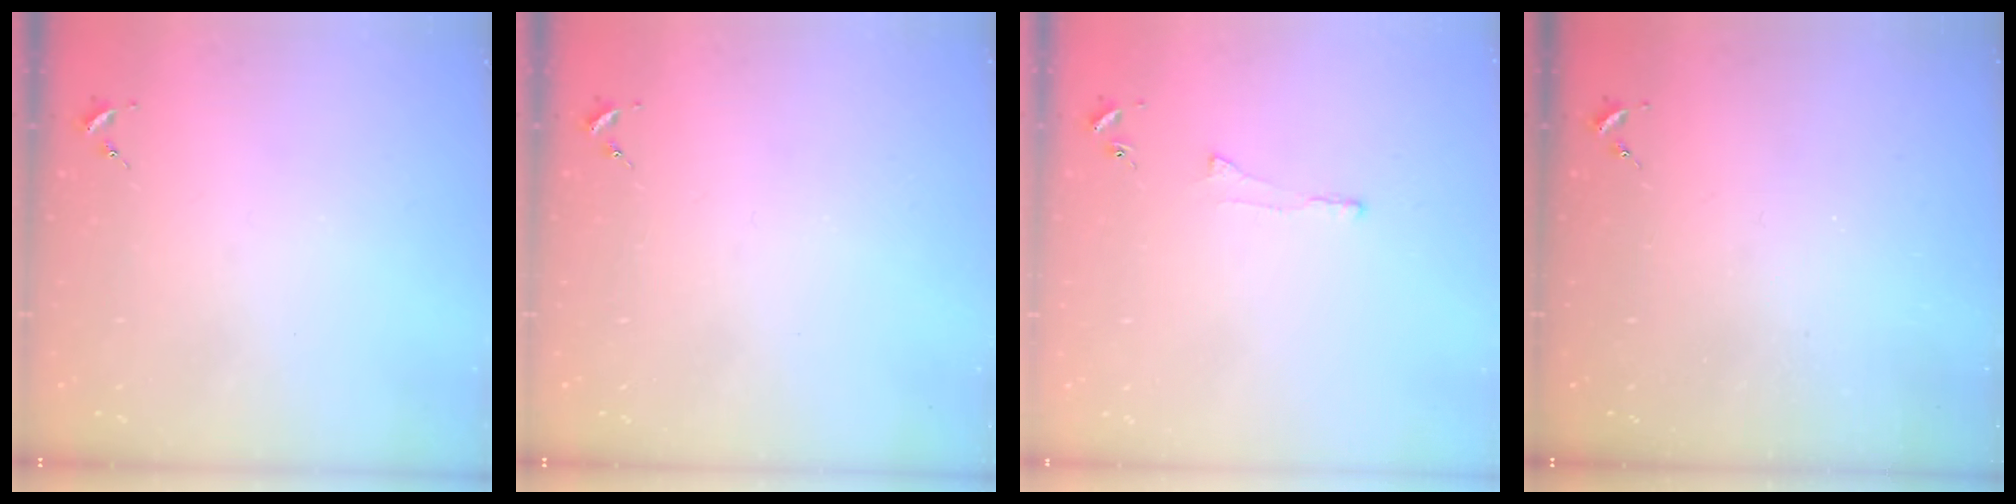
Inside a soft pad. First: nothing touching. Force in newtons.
{"total": 0.0}
{"total": 5.1, "press": 5.1, "slide": 0.6}
{"total": 0.0}